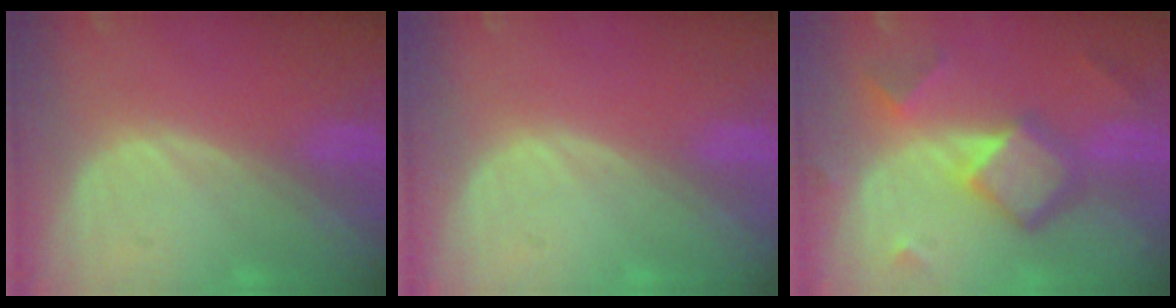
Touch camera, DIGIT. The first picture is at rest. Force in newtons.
{"total": 0.0}
{"total": 7.7, "press": 7.7, "slide": 0.7}